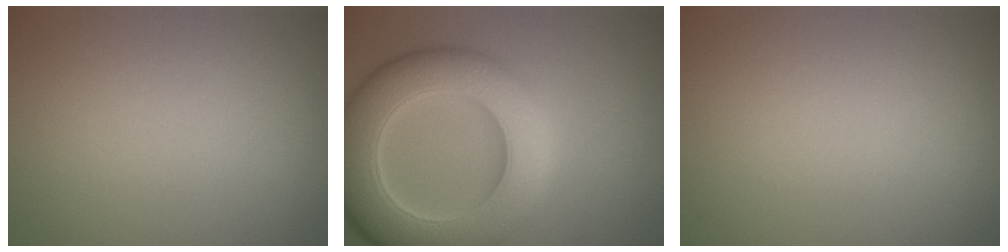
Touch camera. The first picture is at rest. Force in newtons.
{"total": 10.9, "press": 10.9, "slide": 0.4}
{"total": 0.0}